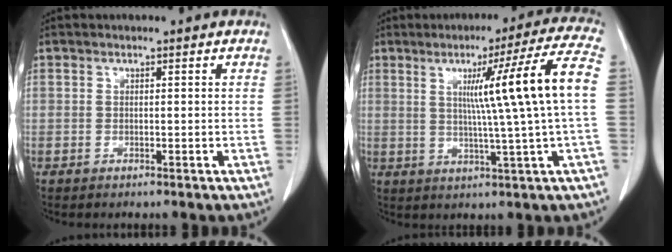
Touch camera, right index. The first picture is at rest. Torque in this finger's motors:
{"motor_torque": [1.24, 0.04, 0.57, 0.18]}